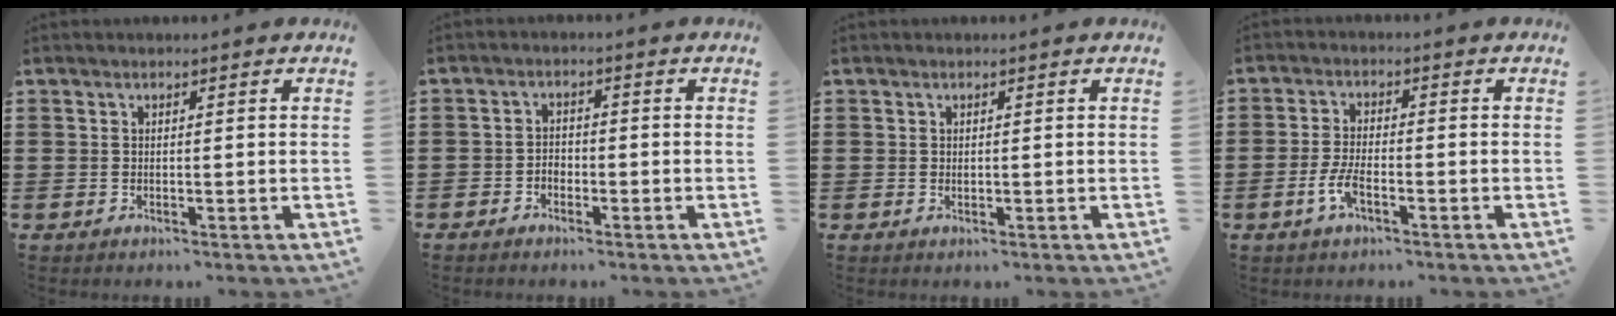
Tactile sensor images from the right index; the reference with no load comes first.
{"total": 1.7, "force": [-1.2, 1.1, 0.7], "torque": [-0.017, 0.002, -0.024]}
{"total": 0.6, "force": [0.1, 0.5, 0.2], "torque": [-0.006, 0.003, 0.002]}
{"total": 4.2, "force": [-1.9, 1.5, 3.5], "torque": [-0.086, -0.004, -0.042]}